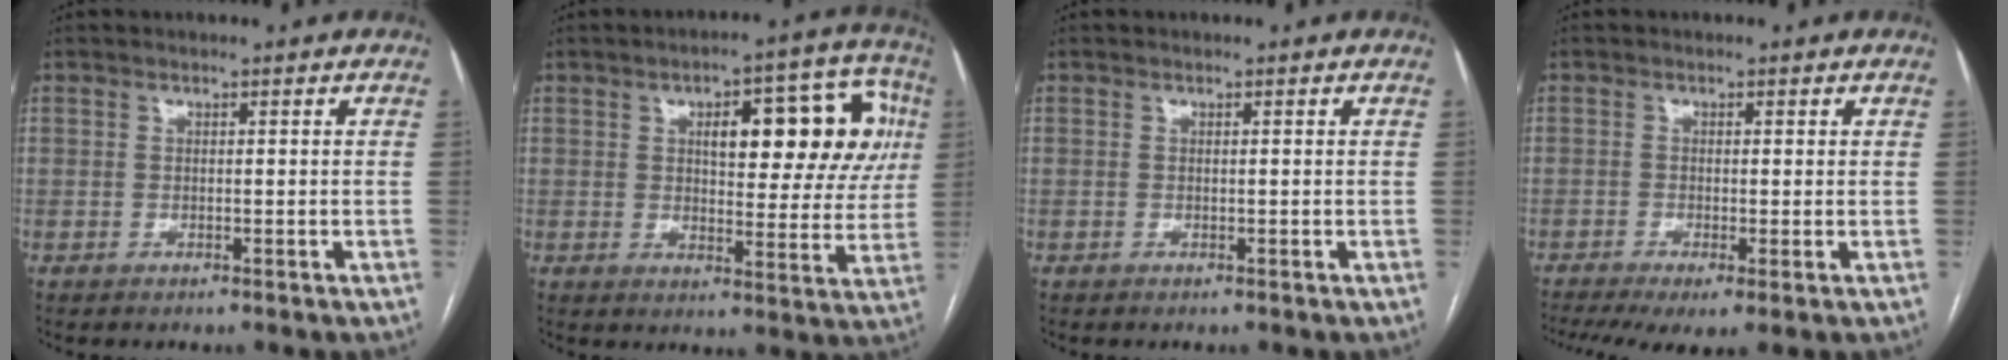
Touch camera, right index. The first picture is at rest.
{"total": 16.1, "force": [4.6, 6.0, 14.3], "torque": [-0.170, 0.038, 0.059]}
{"total": 0.0}
{"total": 6.8, "force": [-3.8, 2.0, 5.4], "torque": [-0.095, -0.014, -0.064]}